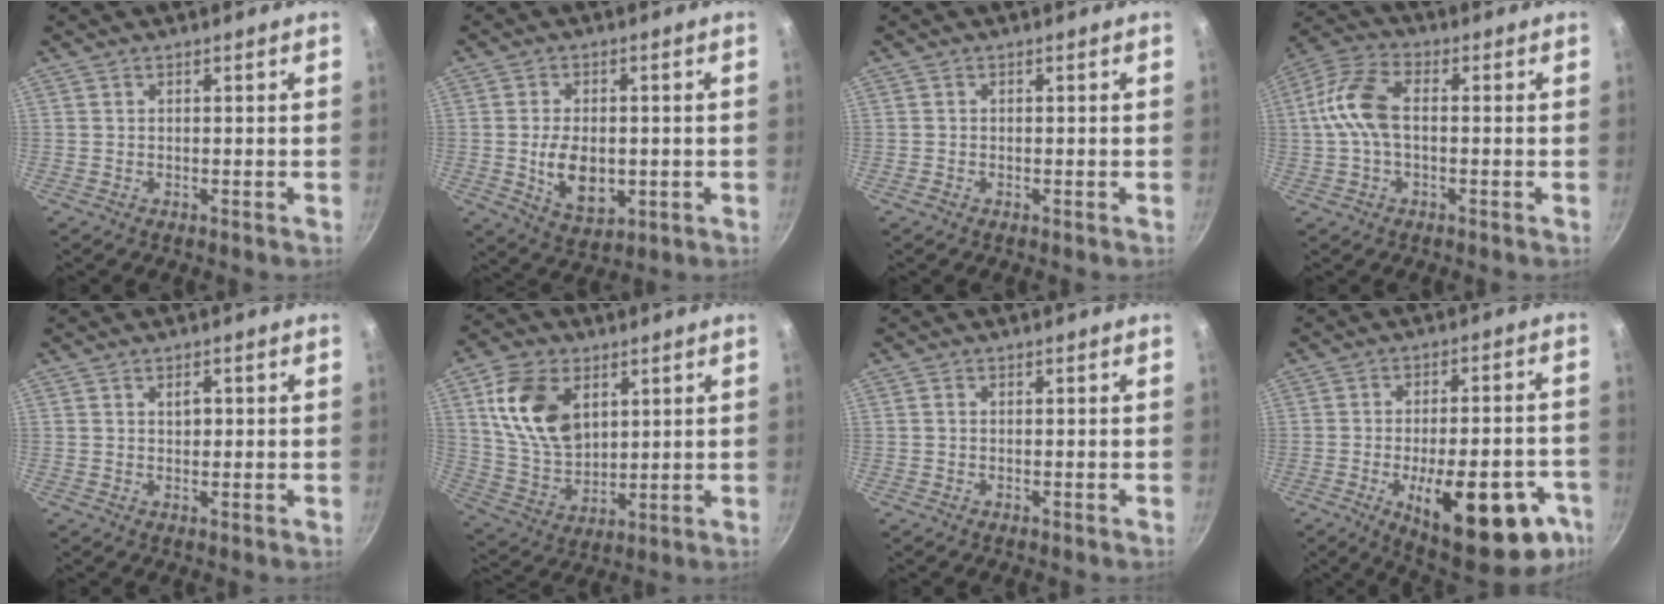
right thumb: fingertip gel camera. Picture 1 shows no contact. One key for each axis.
{"total": 9.2, "fx": -1.0, "fy": 5.9, "fz": 7.0, "tx": -0.107, "ty": -0.008, "tz": -0.005}
{"total": 0.6, "fx": -0.4, "fy": 0.4, "fz": 0.1, "tx": -0.002, "ty": 0.003, "tz": -0.008}
{"total": 9.9, "fx": -0.1, "fy": 5.6, "fz": 8.2, "tx": -0.167, "ty": 0.031, "tz": -0.017}
{"total": 2.0, "fx": 0.5, "fy": 1.3, "fz": 1.5, "tx": -0.012, "ty": -0.001, "tz": 0.006}
{"total": 15.1, "fx": 4.9, "fy": 10.1, "fz": 10.2, "tx": -0.163, "ty": -0.021, "tz": 0.101}
{"total": 0.5, "fx": 0.0, "fy": 0.4, "fz": 0.3, "tx": -0.003, "ty": 0.003, "tz": -0.002}
{"total": 23.3, "fx": -9.6, "fy": 9.6, "fz": 19.0, "tx": -0.218, "ty": 0.021, "tz": -0.123}